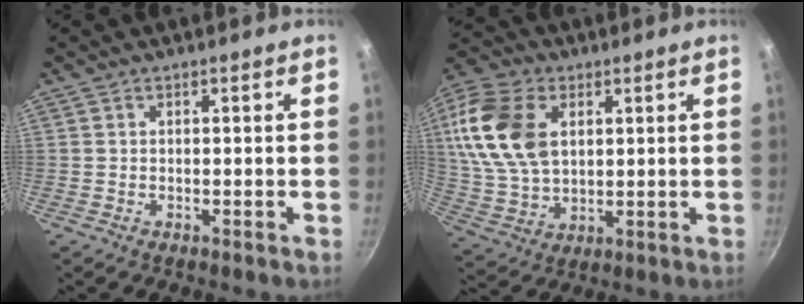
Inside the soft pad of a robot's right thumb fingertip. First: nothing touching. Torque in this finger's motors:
{"motor_torque": [0.75, 3.39, 1.77, 0.37, 0.39]}